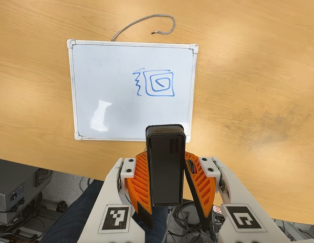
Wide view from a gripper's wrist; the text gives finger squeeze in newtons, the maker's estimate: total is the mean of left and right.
{"total": 4.5, "left": 4.6, "right": 4.4}